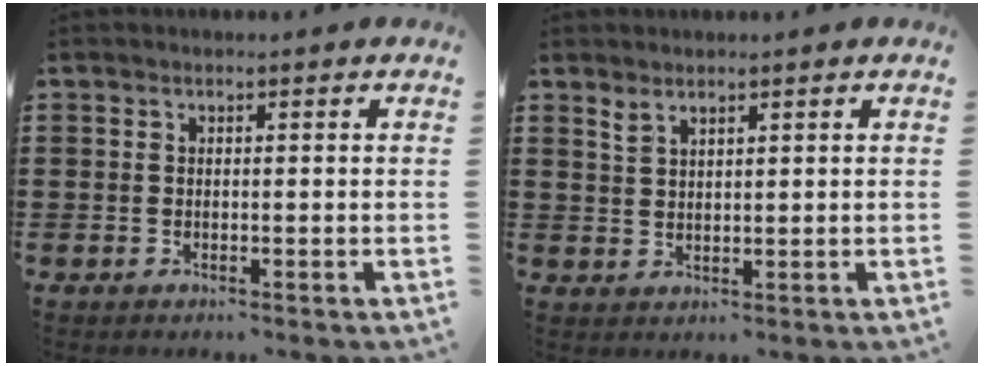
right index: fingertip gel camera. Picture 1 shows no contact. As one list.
[{"total": 1.8, "force": [1.6, 0.6, 0.7], "torque": [-0.016, 0.001, 0.030]}]